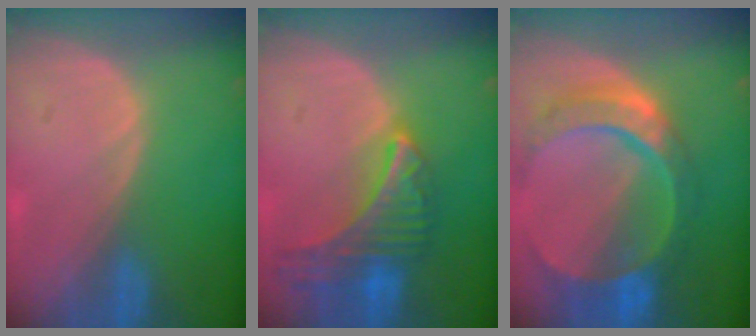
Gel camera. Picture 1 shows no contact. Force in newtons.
{"total": 9.0, "press": 7.9, "slide": 4.3}
{"total": 11.0, "press": 9.3, "slide": 5.8}